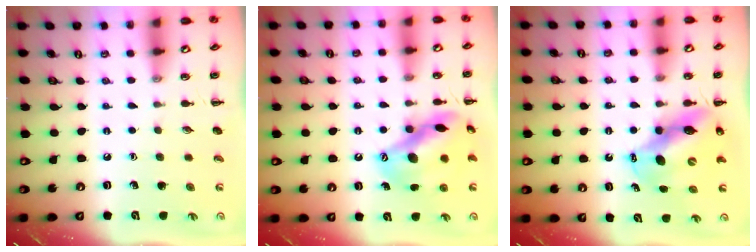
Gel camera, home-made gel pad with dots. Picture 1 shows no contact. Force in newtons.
{"total": 15.6, "press": 15.2, "slide": 3.7}
{"total": 11.6, "press": 11.2, "slide": 3.1}